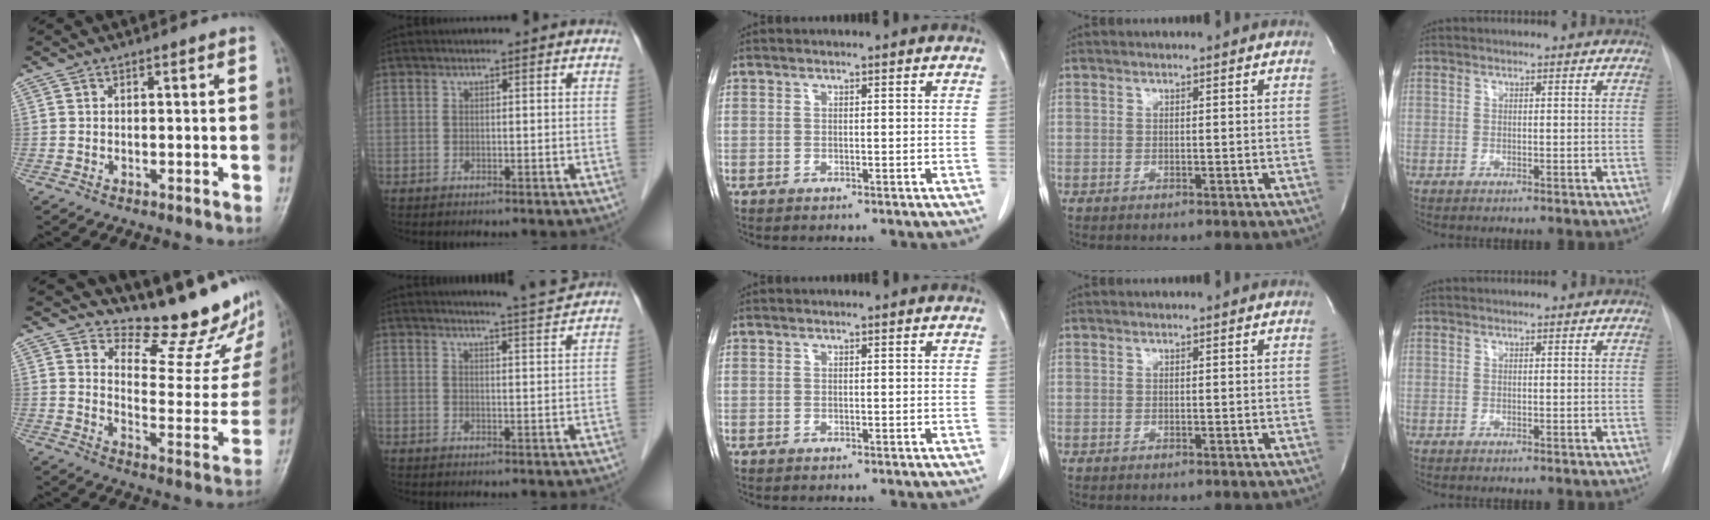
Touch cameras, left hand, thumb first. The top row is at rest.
{"thumb": {"total": 17.7, "force": [15.2, 5.7, 7.1], "torque": [-0.044, -0.138, 0.188]}, "index": {"total": 4.2, "force": [4.0, -1.3, 0.4], "torque": [-0.018, -0.015, 0.055]}}